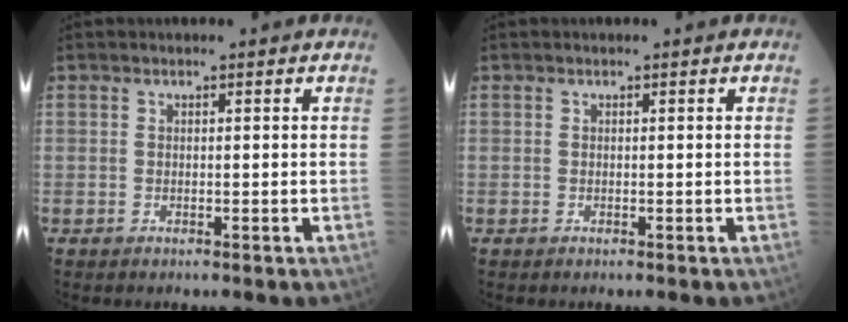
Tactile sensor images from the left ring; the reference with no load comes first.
{"total": 0.0}